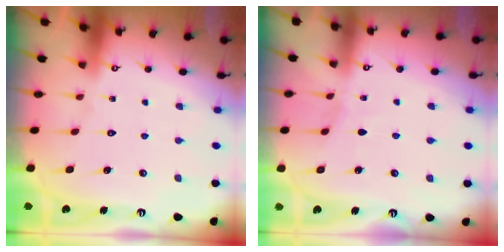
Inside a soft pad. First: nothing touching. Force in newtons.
{"total": 2.7, "press": 2.7, "slide": 0.3}